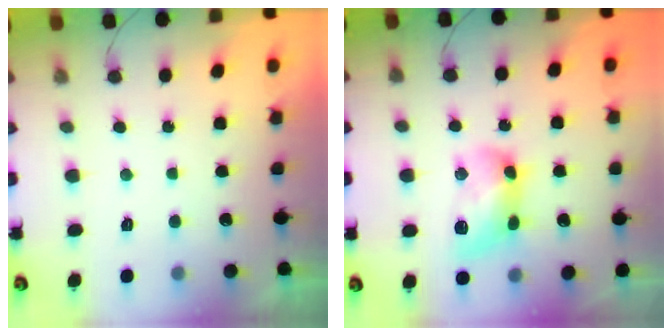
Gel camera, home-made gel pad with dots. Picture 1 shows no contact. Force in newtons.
{"total": 11.5, "press": 11.5, "slide": 0.5}